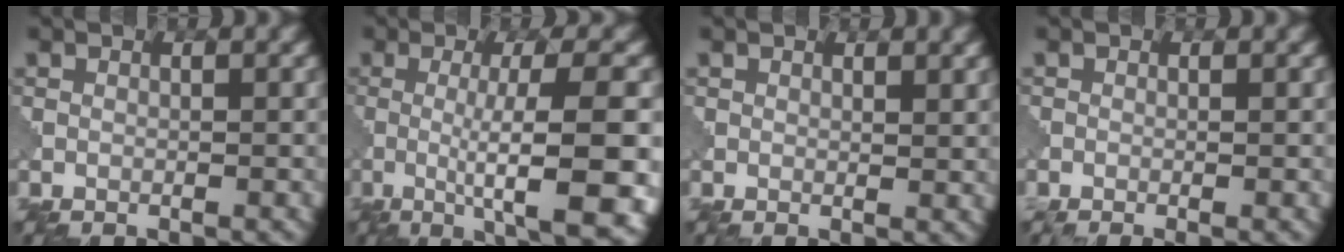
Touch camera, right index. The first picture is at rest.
{"total": 10.3, "force": [-2.3, 2.0, 9.8], "torque": [-0.116, -0.002, -0.032]}
{"total": 1.7, "force": [1.2, 0.6, 1.0], "torque": [-0.008, 0.003, 0.015]}
{"total": 2.1, "force": [-0.2, 1.1, 1.8], "torque": [-0.002, 0.008, -0.014]}